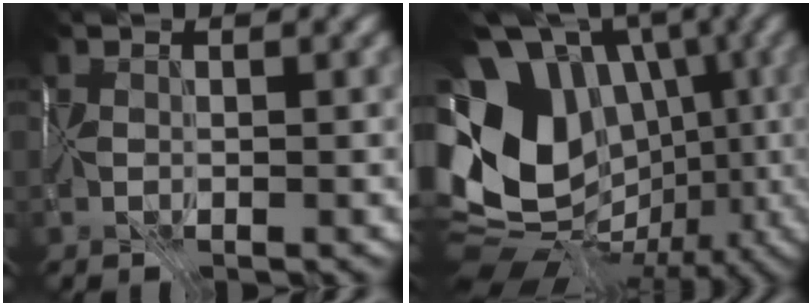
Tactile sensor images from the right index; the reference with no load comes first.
{"total": 17.1, "force": [2.1, 13.3, 10.6], "torque": [-0.176, 0.029, 0.060]}